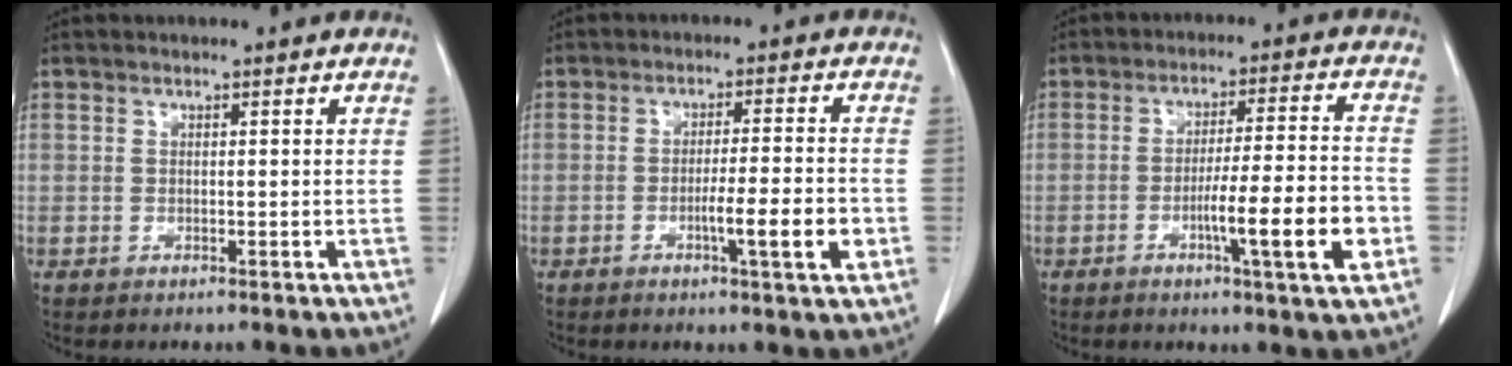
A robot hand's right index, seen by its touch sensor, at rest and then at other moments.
{"total": 7.0, "force": [-2.3, 0.1, 6.6], "torque": [-0.097, -0.006, -0.033]}
{"total": 10.9, "force": [-3.7, -0.1, 10.3], "torque": [-0.159, -0.007, -0.058]}